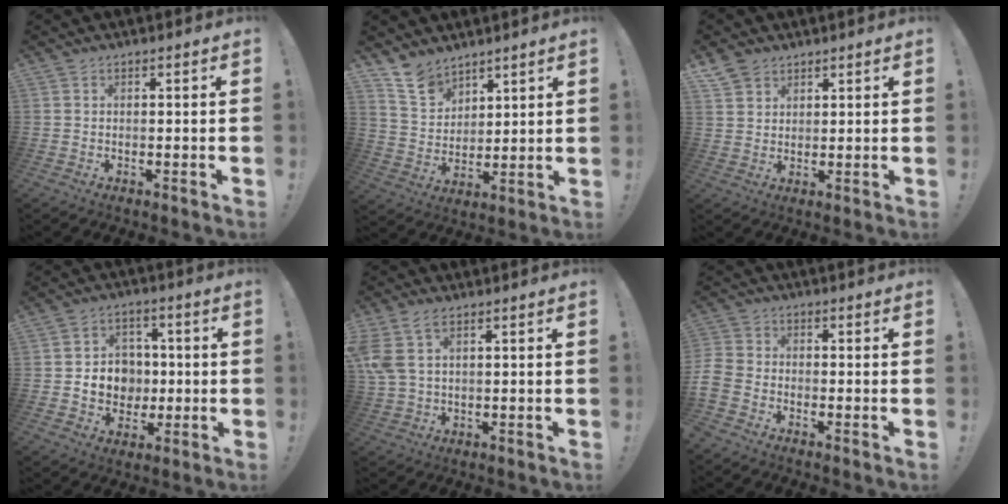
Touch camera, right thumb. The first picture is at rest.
{"total": 10.7, "force": [8.5, 6.1, 2.5], "torque": [-0.052, -0.060, 0.167]}
{"total": 5.3, "force": [3.9, 3.5, 1.1], "torque": [-0.020, -0.022, 0.075]}
{"total": 9.5, "force": [-1.0, 8.7, 3.5], "torque": [-0.040, 0.013, -0.008]}
{"total": 8.1, "force": [3.9, 4.3, 5.6], "torque": [-0.115, -0.010, 0.078]}
{"total": 4.8, "force": [-3.1, 3.1, 2.2], "torque": [-0.062, 0.007, -0.059]}